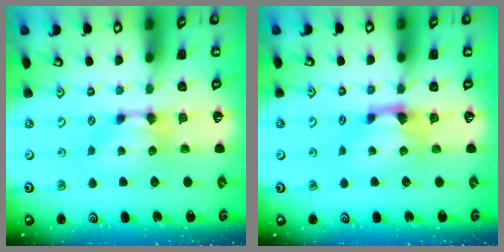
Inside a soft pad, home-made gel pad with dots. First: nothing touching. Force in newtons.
{"total": 1.3, "press": 0.4, "slide": 1.3}